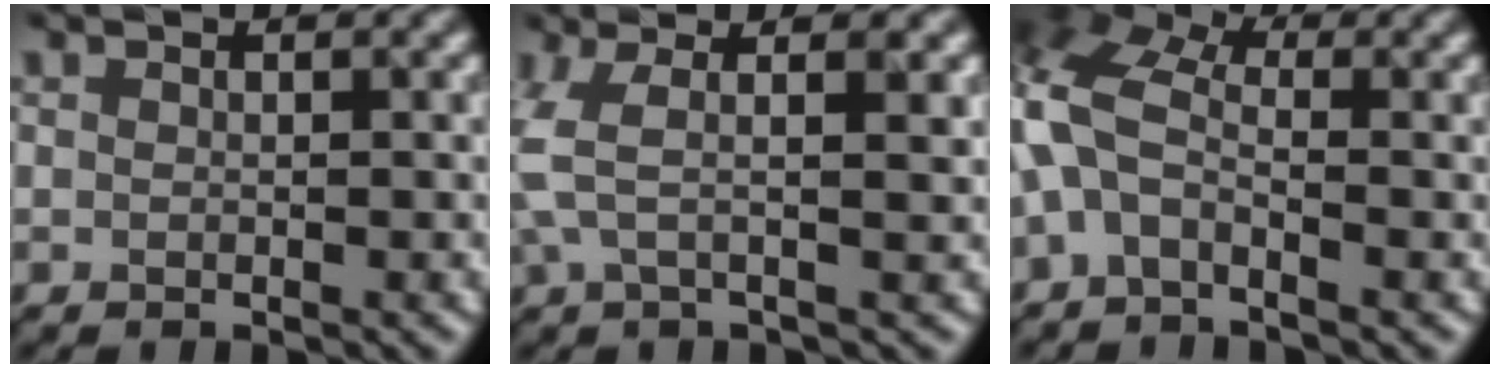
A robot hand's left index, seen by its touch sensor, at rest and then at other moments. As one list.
[{"total": 4.1, "force": [0.6, 1.2, 3.9], "torque": [-0.076, 0.003, 0.004]}, {"total": 6.4, "force": [-0.3, 3.7, 5.3], "torque": [-0.132, 0.016, -0.028]}]